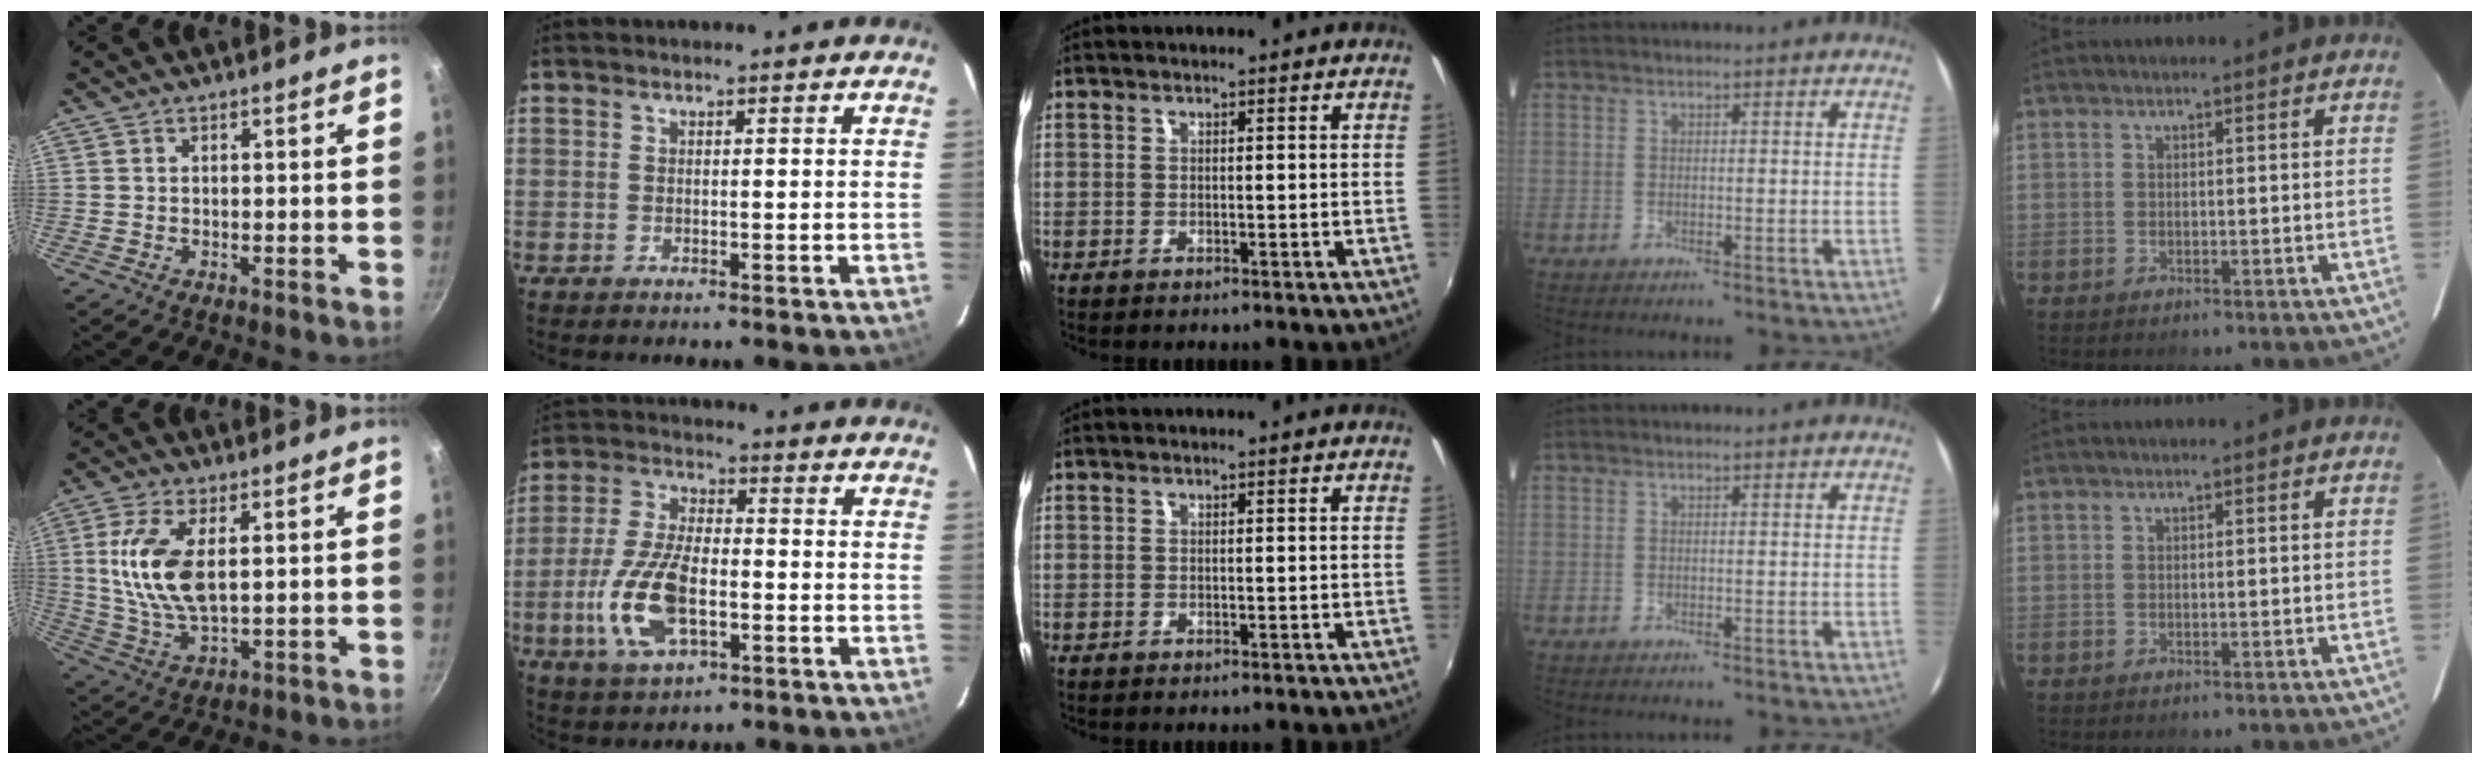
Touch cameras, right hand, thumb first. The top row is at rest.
{"thumb": {"total": 12.1, "force": [2.1, 5.6, 10.5], "torque": [-0.208, -0.008, 0.047]}, "index": {"total": 13.7, "force": [-4.1, 6.2, 11.5], "torque": [-0.250, -0.003, -0.074]}}